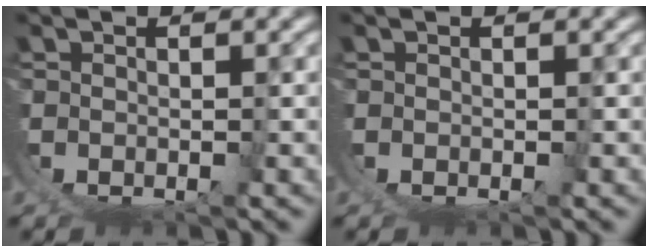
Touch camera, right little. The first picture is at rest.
{"total": 0.0}